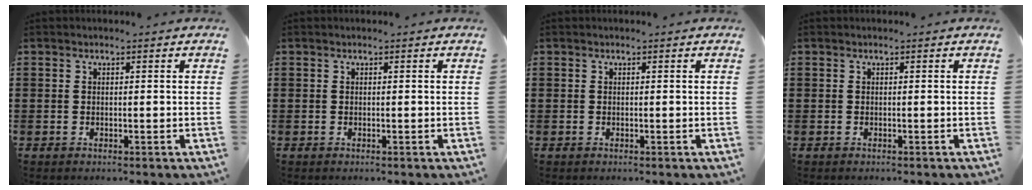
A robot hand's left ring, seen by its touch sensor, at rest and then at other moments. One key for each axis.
{"total": 0.0}
{"total": 0.0}
{"total": 0.0}